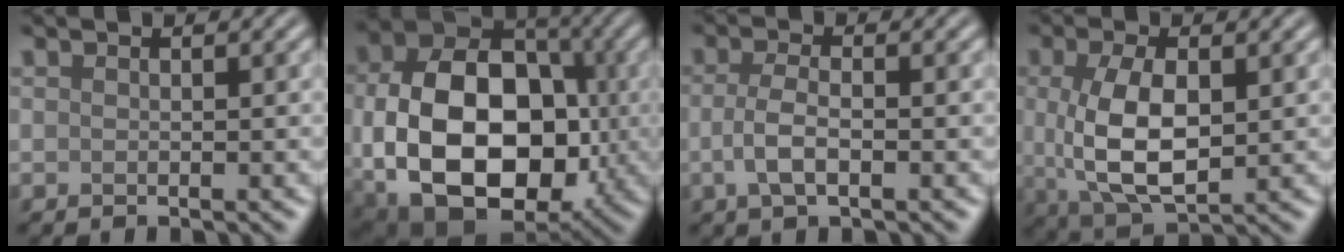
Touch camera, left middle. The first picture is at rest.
{"total": 16.3, "force": [-2.3, 11.3, 11.5], "torque": [-0.194, -0.026, -0.035]}
{"total": 2.9, "force": [-0.7, 1.2, 2.6], "torque": [-0.059, -0.002, -0.015]}
{"total": 7.2, "force": [0.2, 3.6, 6.2], "torque": [-0.138, -0.005, 0.010]}